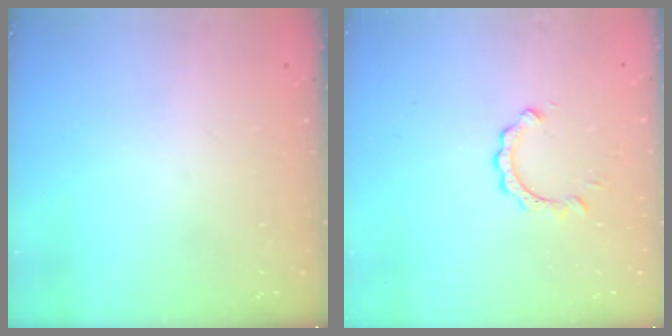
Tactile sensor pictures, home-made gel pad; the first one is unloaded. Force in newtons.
{"total": 2.8, "press": 2.8, "slide": 0.2}